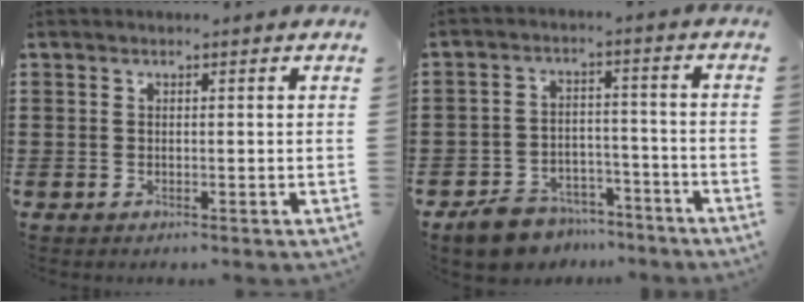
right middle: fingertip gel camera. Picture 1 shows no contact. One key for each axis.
{"total": 6.6, "fx": -6.2, "fy": 2.2, "fz": 1.0, "tx": -0.027, "ty": 0.024, "tz": -0.124}